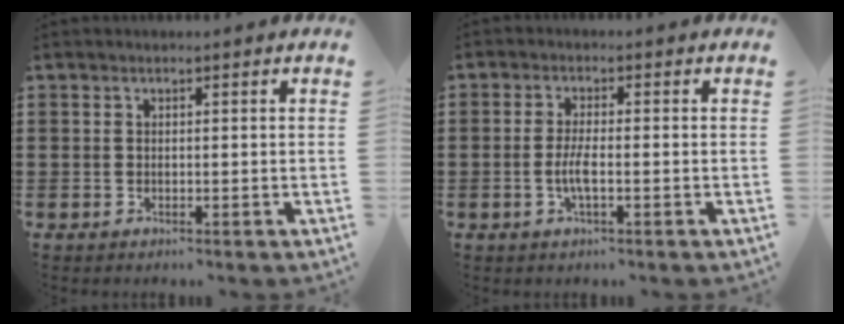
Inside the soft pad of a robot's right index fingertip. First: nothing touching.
{"total": 3.5, "force": [-0.9, 0.6, 3.3], "torque": [-0.073, -0.006, -0.021]}